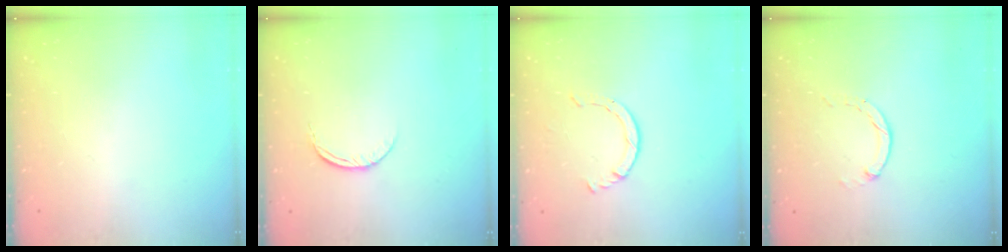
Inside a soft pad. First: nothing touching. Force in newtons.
{"total": 4.9, "press": 4.9, "slide": 0.5}
{"total": 2.6, "press": 2.6, "slide": 0.3}
{"total": 0.8, "press": 0.7, "slide": 0.2}